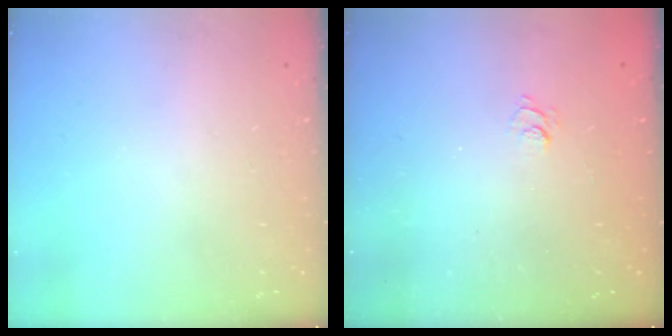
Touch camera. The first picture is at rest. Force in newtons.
{"total": 2.8, "press": 2.5, "slide": 1.3}